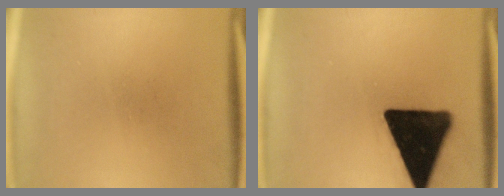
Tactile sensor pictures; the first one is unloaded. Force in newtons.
{"total": 19.7}